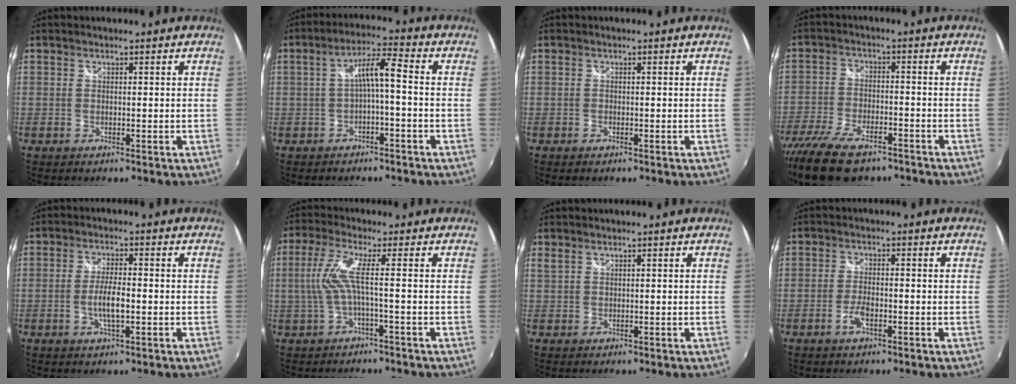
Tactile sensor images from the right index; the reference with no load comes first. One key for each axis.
{"total": 5.3, "fx": -1.4, "fy": 0.7, "fz": 5.0, "tx": -0.102, "ty": 0.011, "tz": -0.021}
{"total": 0.6, "fx": -0.4, "fy": 0.3, "fz": 0.2, "tx": -0.005, "ty": -0.002, "tz": -0.009}
{"total": 15.8, "fx": -11.7, "fy": 6.3, "fz": 8.6, "tx": -0.195, "ty": -0.042, "tz": -0.203}
{"total": 4.9, "fx": -1.2, "fy": 1.2, "fz": 4.6, "tx": -0.089, "ty": -0.004, "tz": -0.019}
{"total": 5.6, "fx": -0.9, "fy": -1.0, "fz": 5.5, "tx": -0.121, "ty": -0.003, "tz": -0.005}
{"total": 0.8, "fx": 0.6, "fy": 0.2, "fz": 0.5, "tx": -0.010, "ty": 0.001, "tz": 0.010}
{"total": 3.3, "fx": -1.5, "fy": 1.1, "fz": 2.7, "tx": -0.061, "ty": -0.002, "tz": -0.031}